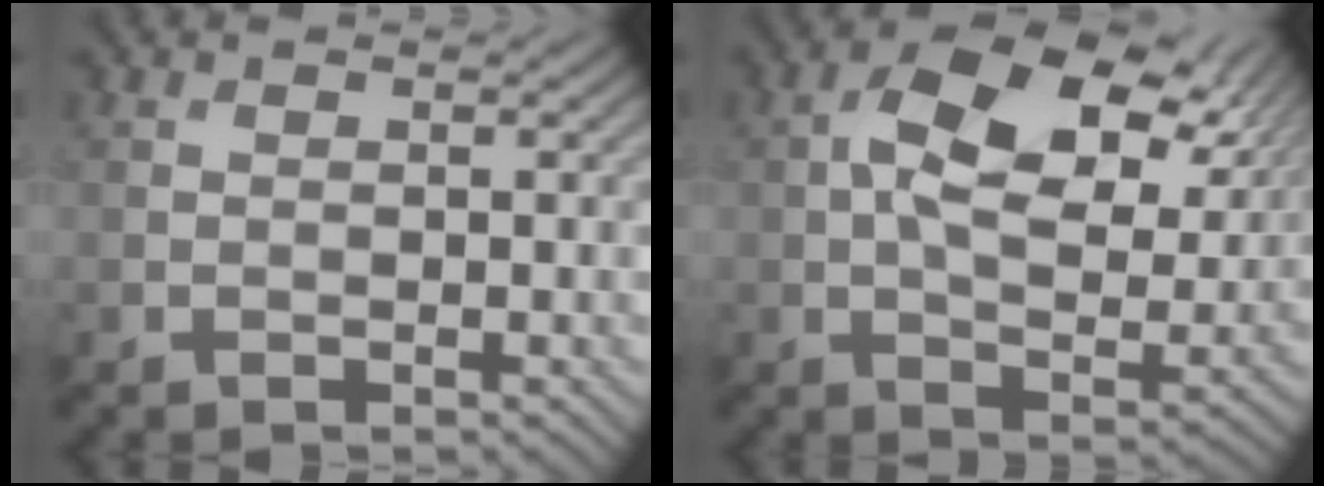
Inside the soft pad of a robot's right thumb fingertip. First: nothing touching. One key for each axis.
{"total": 13.4, "fx": 4.1, "fy": 7.2, "fz": 10.5, "tx": -0.187, "ty": -0.001, "tz": 0.069}